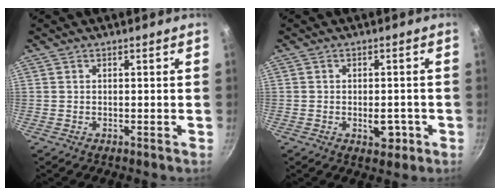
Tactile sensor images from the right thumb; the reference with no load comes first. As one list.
[{"total": 3.8, "force": [-1.3, 2.2, 2.8], "torque": [-0.021, 0.005, -0.011]}]